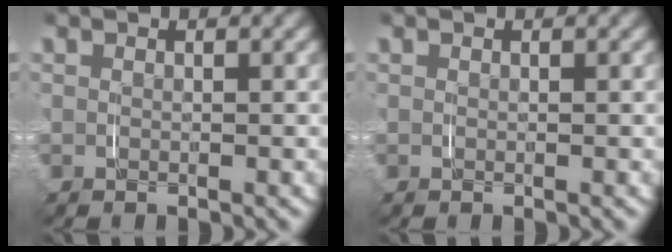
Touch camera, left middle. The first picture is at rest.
{"total": 0.0}